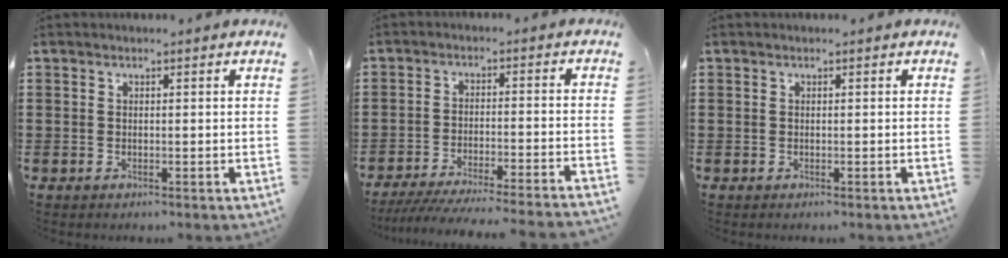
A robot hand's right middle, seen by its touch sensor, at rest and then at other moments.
{"total": 5.4, "force": [-5.0, -0.3, 1.9], "torque": [-0.036, -0.014, -0.099]}
{"total": 0.0}